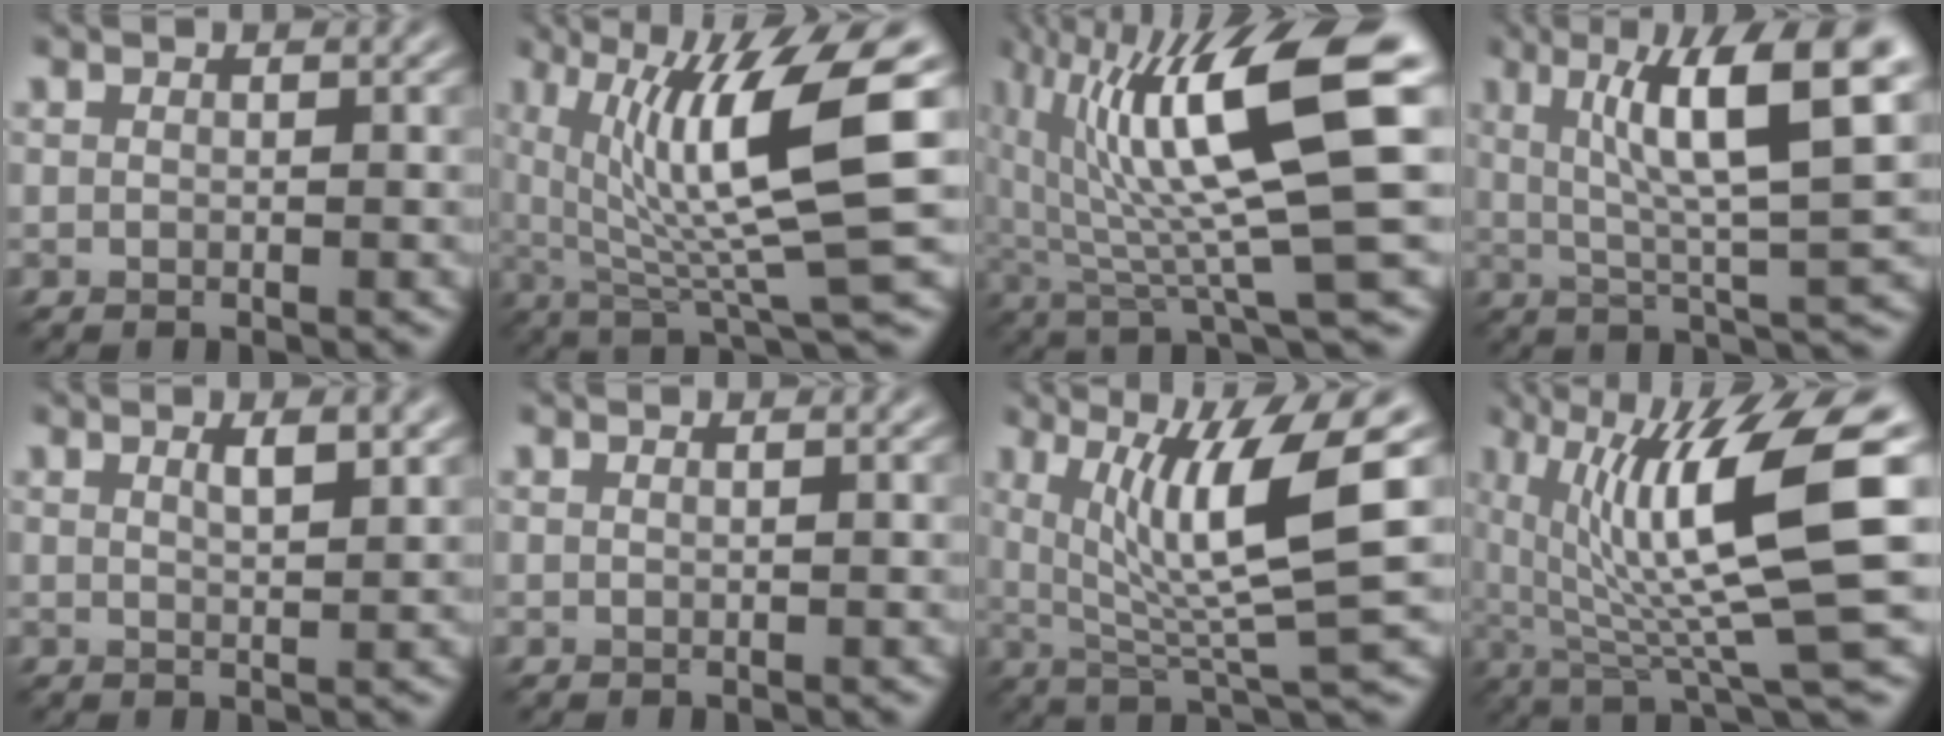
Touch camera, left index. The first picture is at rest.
{"total": 11.2, "force": [2.5, 2.4, 10.6], "torque": [-0.164, -0.006, 0.051]}
{"total": 14.1, "force": [4.2, 2.4, 13.2], "torque": [-0.210, 0.013, 0.077]}
{"total": 10.5, "force": [3.5, 2.0, 9.7], "torque": [-0.140, 0.006, 0.061]}
{"total": 2.5, "force": [1.3, 0.7, 2.0], "torque": [-0.020, 0.003, 0.018]}
{"total": 0.5, "force": [0.3, 0.2, 0.4], "torque": [-0.003, -0.002, -0.003]}
{"total": 9.6, "force": [2.3, 1.7, 9.2], "torque": [-0.143, -0.010, 0.044]}
{"total": 12.6, "force": [2.5, 2.6, 12.1], "torque": [-0.190, -0.001, 0.048]}